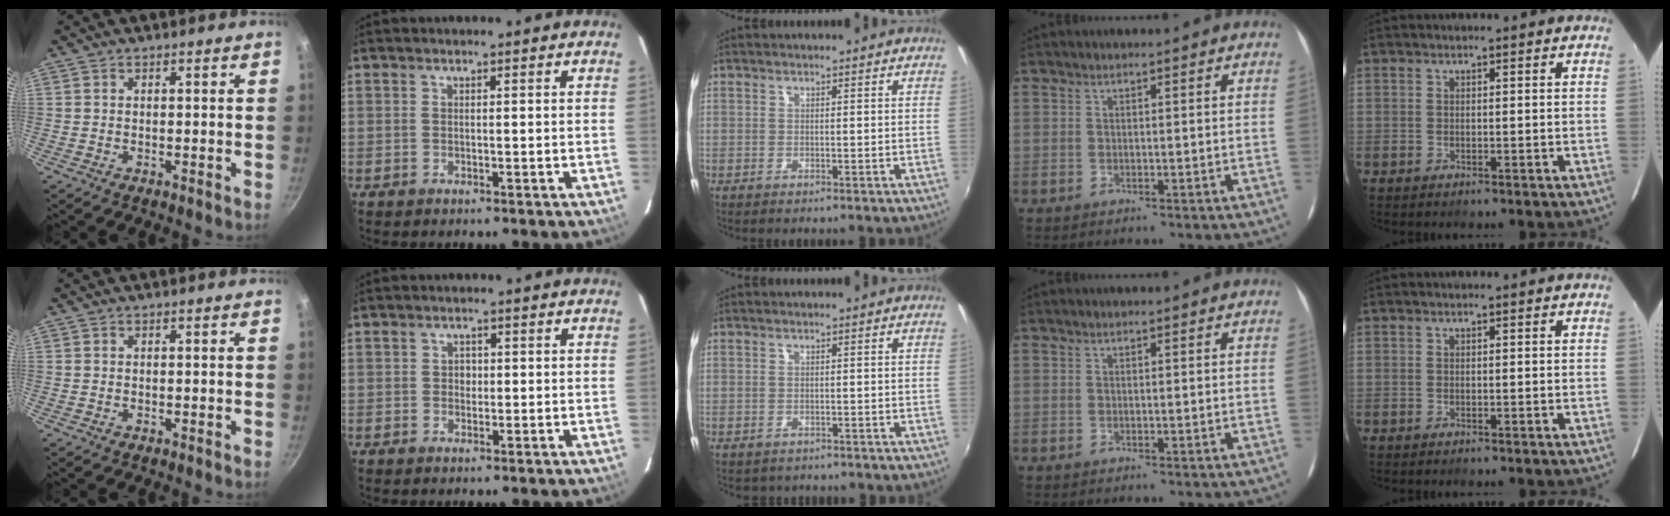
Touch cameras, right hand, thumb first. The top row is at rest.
{"index": {"total": 1.4, "force": [-0.1, 1.4, 0.4], "torque": [-0.003, 0.005, -0.001]}, "middle": {"total": 1.4, "force": [-0.9, 1.0, 0.3], "torque": [-0.010, -0.004, -0.010]}}